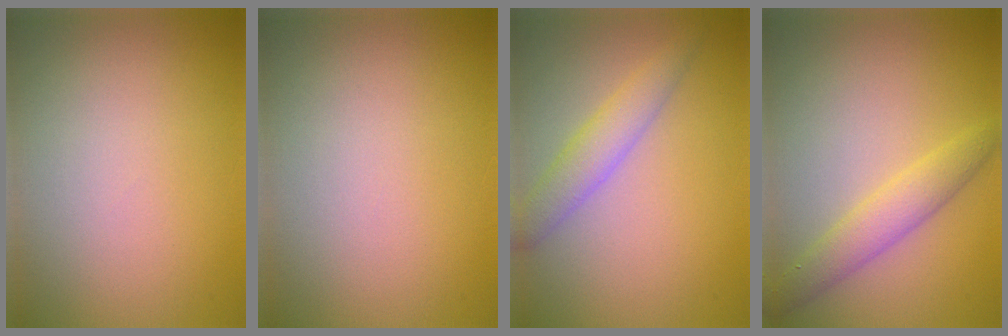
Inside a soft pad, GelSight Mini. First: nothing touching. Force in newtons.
{"total": 0.0}
{"total": 2.8, "press": 2.8, "slide": 0.1}
{"total": 2.9, "press": 2.9, "slide": 0.1}